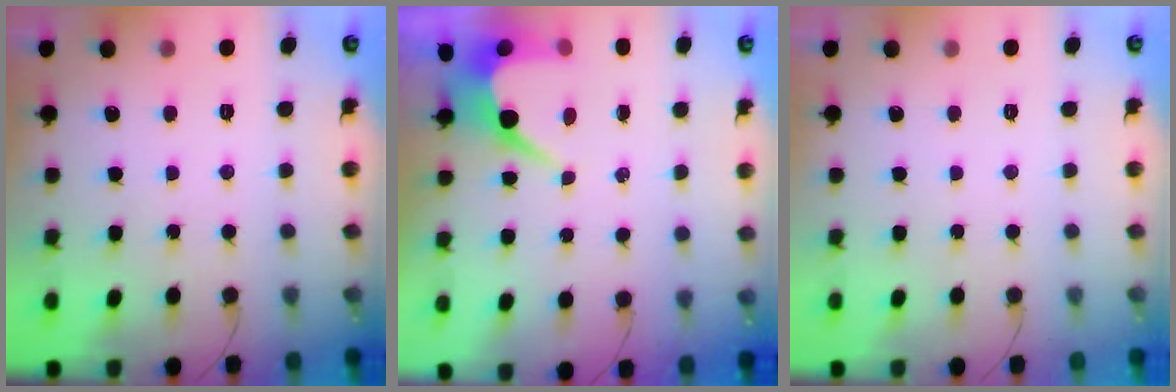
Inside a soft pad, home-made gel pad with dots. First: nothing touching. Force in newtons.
{"total": 6.5, "press": 6.5, "slide": 0.5}
{"total": 0.0}